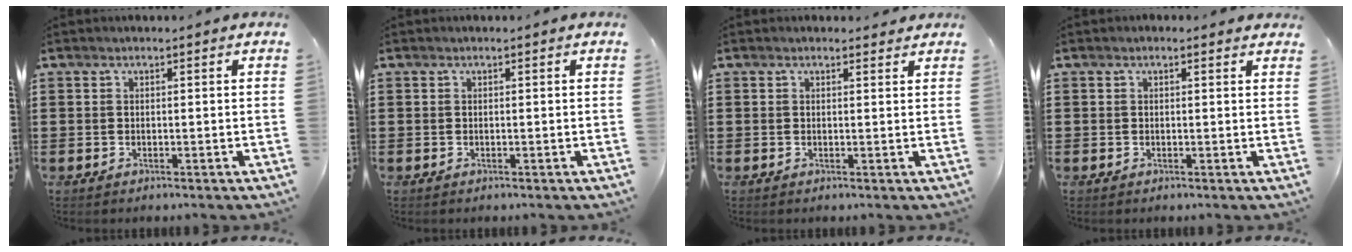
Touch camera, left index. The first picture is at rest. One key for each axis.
{"total": 0.0}
{"total": 0.9, "fx": 0.8, "fy": 0.3, "fz": 0.2, "tx": -0.006, "ty": 0.002, "tz": 0.016}
{"total": 1.0, "fx": 0.3, "fy": 0.9, "fz": 0.1, "tx": -0.006, "ty": 0.006, "tz": 0.006}